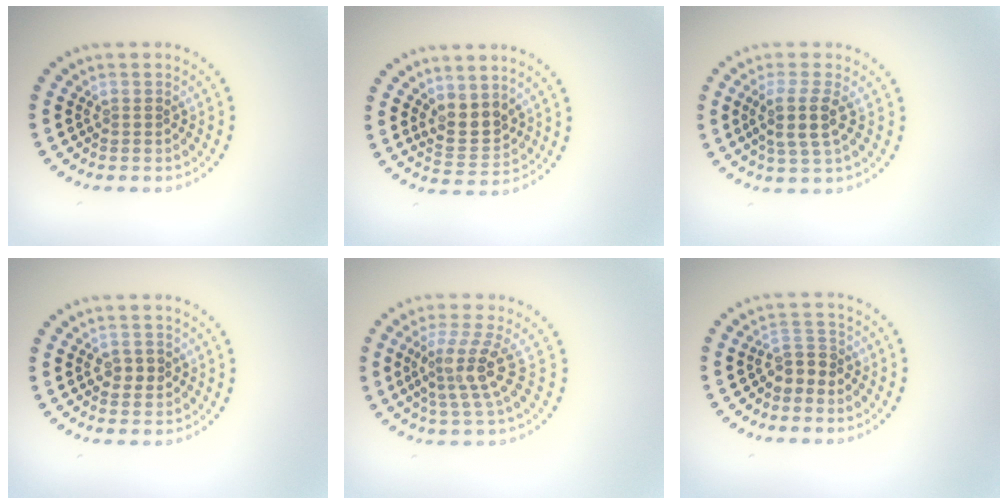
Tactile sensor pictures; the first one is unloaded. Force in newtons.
{"total": 2.9, "press": 2.7, "slide": 1.2}
{"total": 3.0, "press": 2.5, "slide": 1.6}
{"total": 1.8, "press": 1.8, "slide": 0.2}
{"total": 4.0, "press": 2.9, "slide": 2.8}
{"total": 2.0, "press": 1.8, "slide": 0.9}